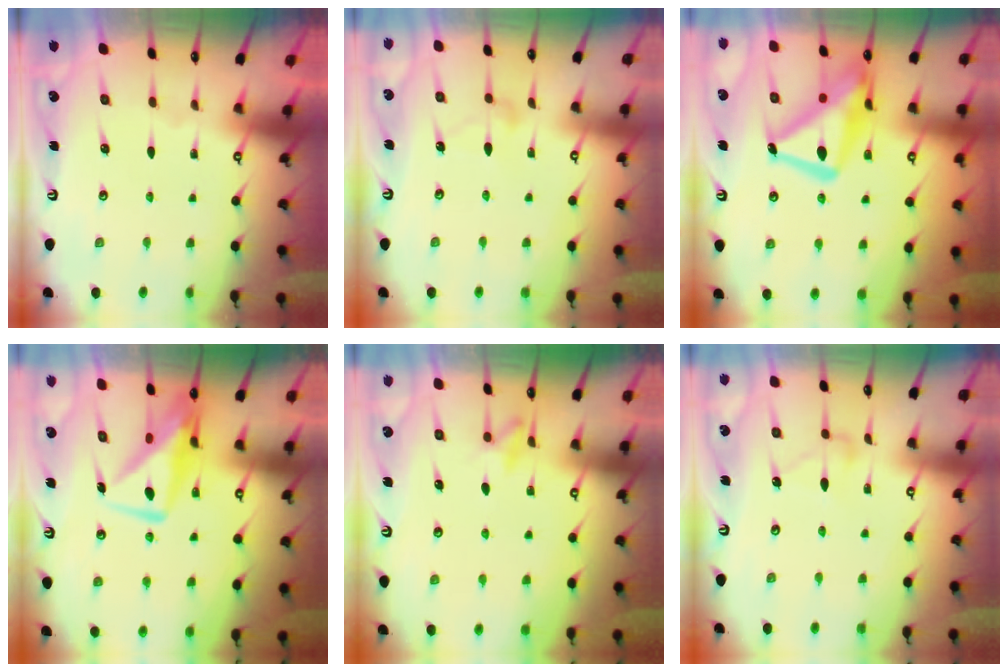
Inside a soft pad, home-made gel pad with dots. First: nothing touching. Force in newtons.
{"total": 7.8, "press": 7.7, "slide": 0.4}
{"total": 18.2, "press": 18.1, "slide": 1.7}
{"total": 10.2, "press": 10.2, "slide": 1.1}
{"total": 7.8, "press": 7.7, "slide": 1.5}
{"total": 4.3, "press": 4.3, "slide": 0.2}